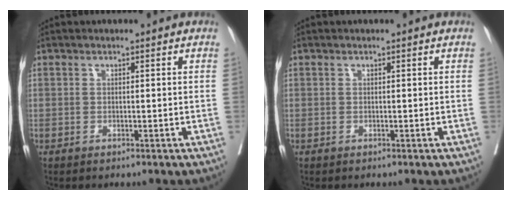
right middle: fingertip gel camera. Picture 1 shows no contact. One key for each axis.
{"total": 0.0}